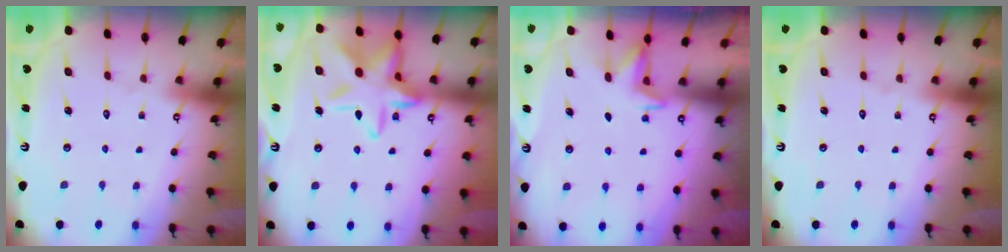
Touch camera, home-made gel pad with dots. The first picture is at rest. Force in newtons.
{"total": 17.6, "press": 17.6, "slide": 1.4}
{"total": 2.1, "press": 1.8, "slide": 1.1}
{"total": 0.0}